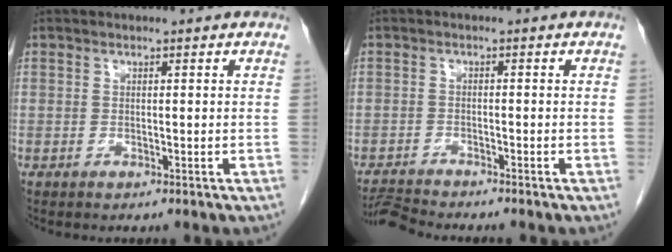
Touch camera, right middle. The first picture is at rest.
{"total": 3.5, "force": [-3.4, -0.8, 0.1], "torque": [-0.002, -0.019, -0.060]}